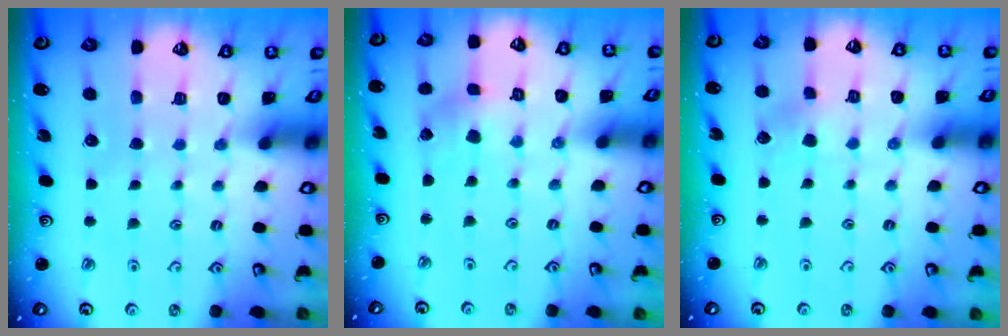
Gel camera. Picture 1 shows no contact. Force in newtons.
{"total": 1.4, "press": 1.4, "slide": 0.2}
{"total": 2.9, "press": 2.9, "slide": 0.2}